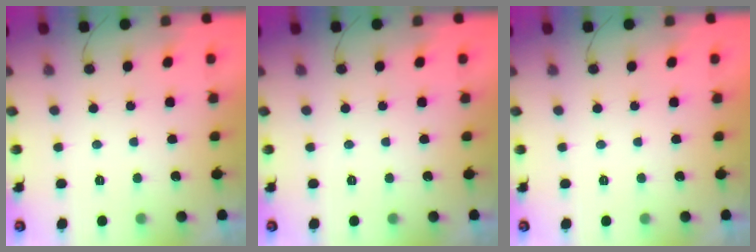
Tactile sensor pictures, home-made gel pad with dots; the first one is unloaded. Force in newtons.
{"total": 0.0}
{"total": 1.9, "press": 1.9, "slide": 0.1}